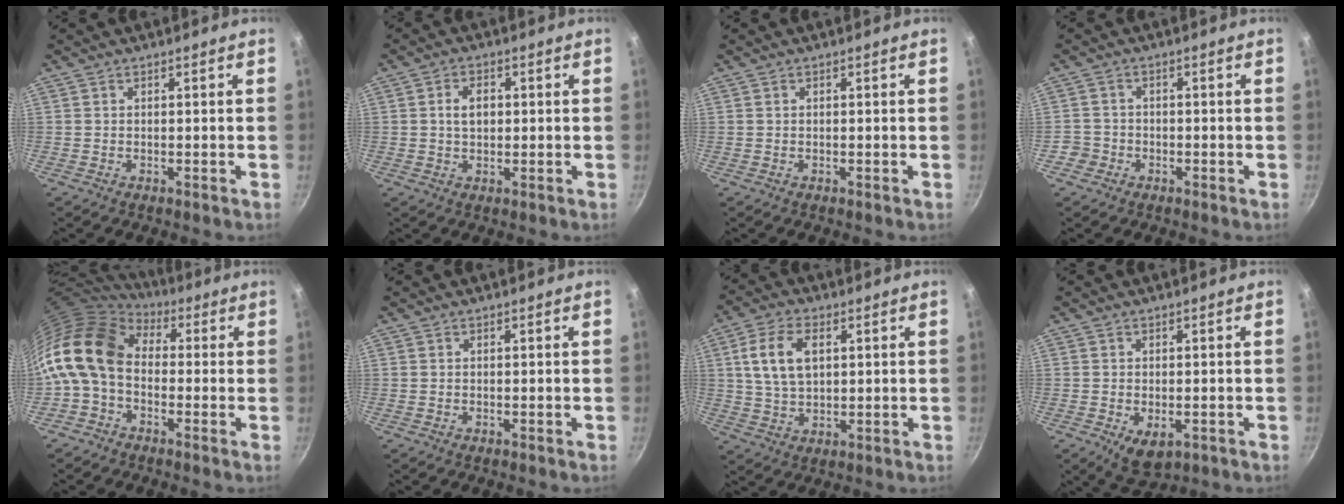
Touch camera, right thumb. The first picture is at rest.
{"total": 4.2, "force": [0.5, 2.8, 3.0], "torque": [-0.037, 0.006, 0.007]}
{"total": 0.0}
{"total": 3.0, "force": [-1.6, 2.5, 0.3], "torque": [0.007, 0.025, -0.029]}
{"total": 13.8, "force": [0.1, 9.9, 9.7], "torque": [-0.179, 0.026, -0.021]}
{"total": 0.0}
{"total": 9.7, "force": [2.5, 5.8, 7.4], "torque": [-0.132, 0.000, 0.047]}
{"total": 5.2, "force": [-1.5, 3.2, 3.9], "torque": [-0.053, -0.009, -0.014]}